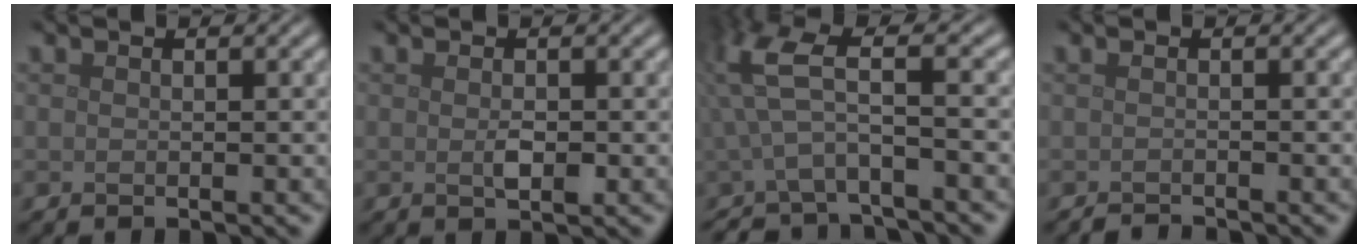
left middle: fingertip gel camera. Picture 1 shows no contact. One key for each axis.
{"total": 1.6, "fx": -0.1, "fy": 0.7, "fz": 1.4, "tx": -0.029, "ty": -0.004, "tz": -0.001}
{"total": 4.6, "fx": -0.8, "fy": 1.3, "fz": 4.3, "tx": -0.099, "ty": 0.000, "tz": -0.022}
{"total": 1.0, "fx": -0.9, "fy": 0.1, "fz": 0.3, "tx": -0.003, "ty": -0.002, "tz": -0.021}